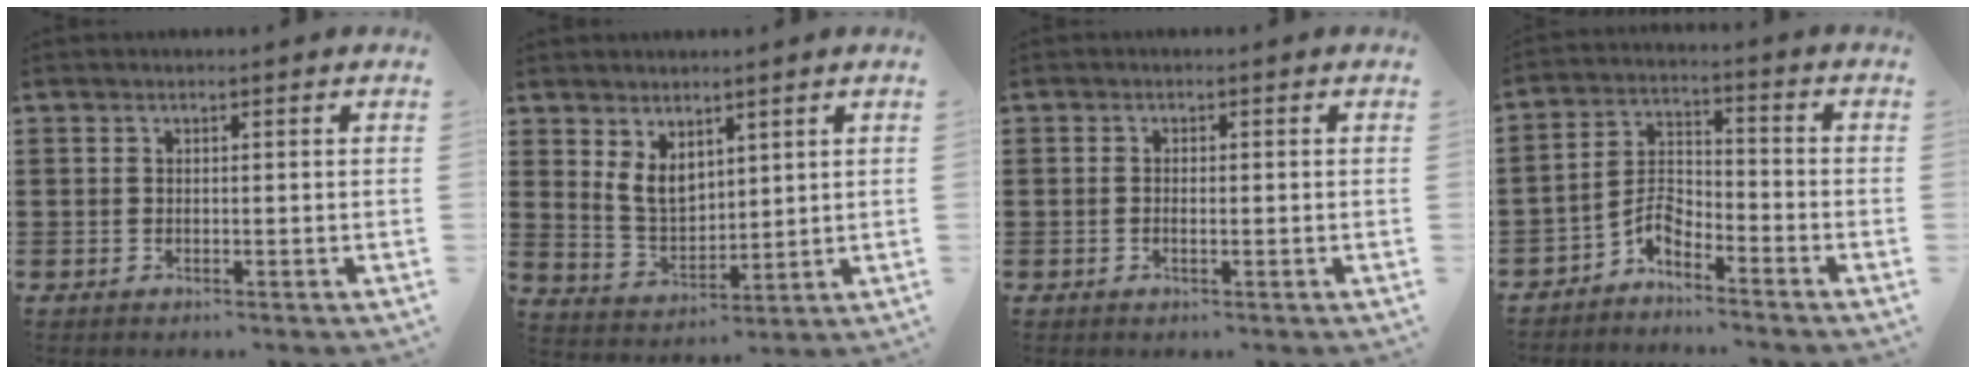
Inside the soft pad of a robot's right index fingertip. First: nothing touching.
{"total": 5.4, "force": [2.8, 3.4, 3.1], "torque": [-0.078, 0.002, 0.051]}
{"total": 0.7, "force": [-0.3, 0.2, 0.7], "torque": [-0.012, -0.004, -0.004]}
{"total": 4.8, "force": [-4.1, 1.6, 2.0], "torque": [-0.056, 0.001, -0.087]}